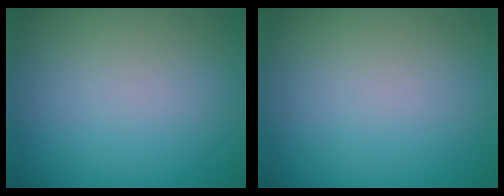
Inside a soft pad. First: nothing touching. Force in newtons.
{"total": 0.0}